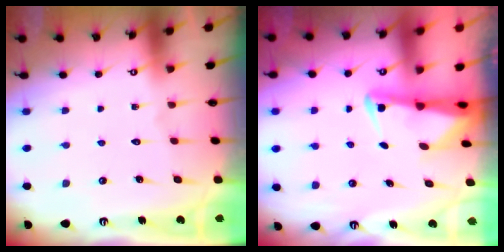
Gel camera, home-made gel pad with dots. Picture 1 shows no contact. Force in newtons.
{"total": 2.1, "press": 2.1, "slide": 0.5}